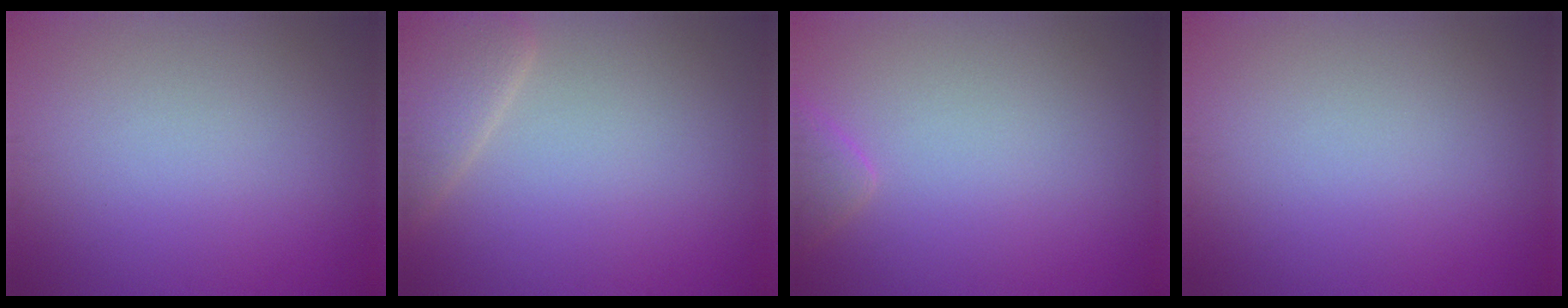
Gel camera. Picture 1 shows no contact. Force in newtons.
{"total": 3.3, "press": 3.3, "slide": 0.3}
{"total": 1.6, "press": 1.6, "slide": 0.1}
{"total": 0.0}